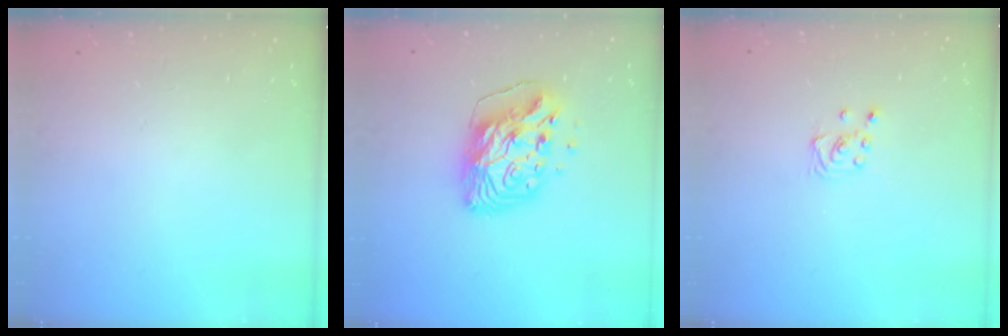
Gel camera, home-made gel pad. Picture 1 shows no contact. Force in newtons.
{"total": 14.5, "press": 14.4, "slide": 1.8}
{"total": 3.7, "press": 3.6, "slide": 0.4}